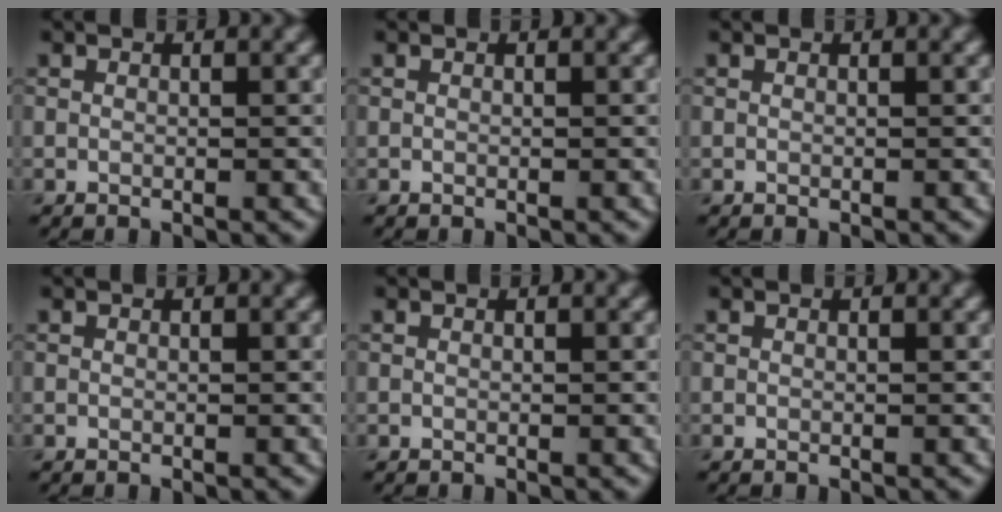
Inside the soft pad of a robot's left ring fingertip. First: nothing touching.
{"total": 0.0}
{"total": 0.0}
{"total": 0.0}
{"total": 0.0}
{"total": 0.0}